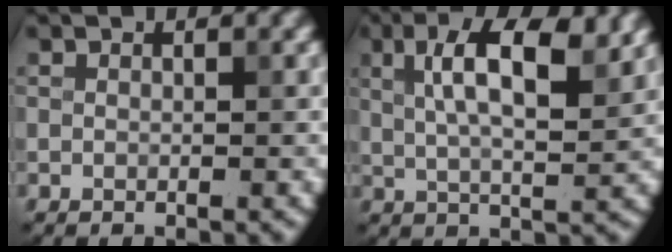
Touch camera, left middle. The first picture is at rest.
{"total": 8.0, "force": [3.0, 2.7, 7.0], "torque": [-0.116, 0.009, 0.048]}